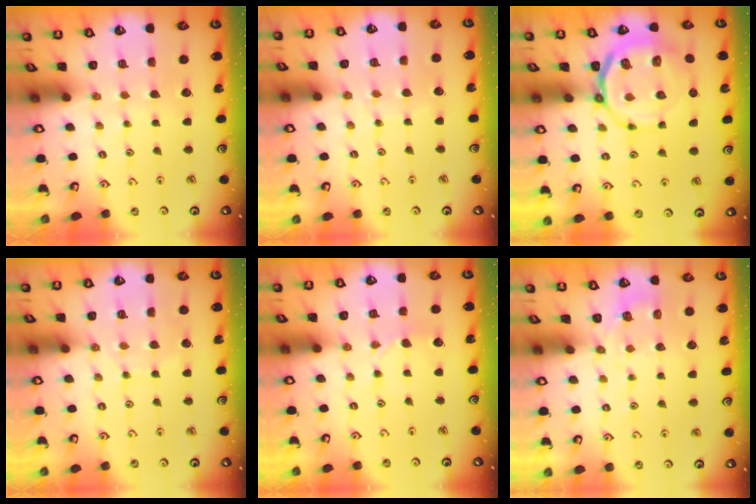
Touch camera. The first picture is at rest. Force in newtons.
{"total": 2.6, "press": 2.6, "slide": 0.3}
{"total": 10.8, "press": 10.4, "slide": 2.7}
{"total": 4.8, "press": 4.8, "slide": 0.5}
{"total": 2.2, "press": 2.2, "slide": 0.3}
{"total": 2.3, "press": 1.5, "slide": 1.7}